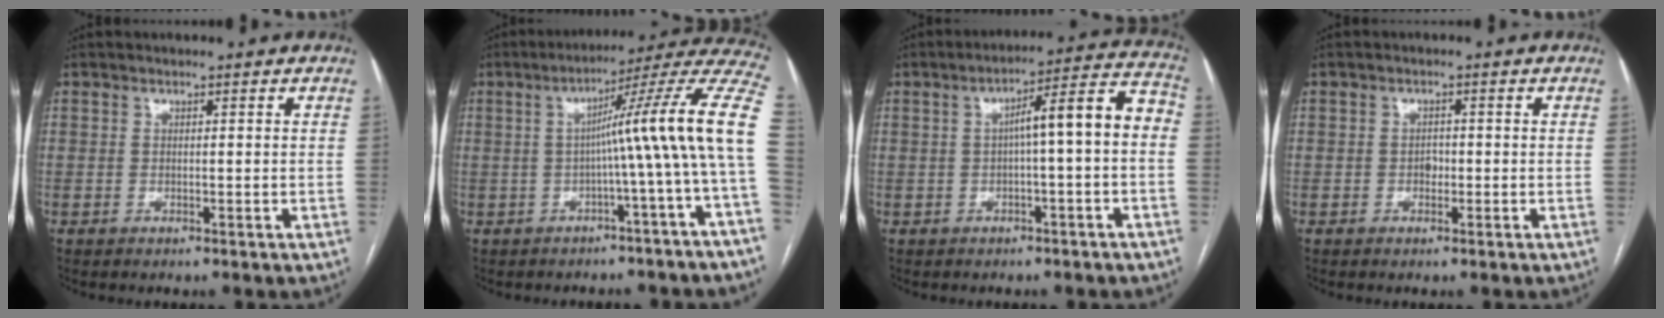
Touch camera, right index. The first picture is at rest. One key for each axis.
{"total": 14.7, "fx": -1.3, "fy": -1.9, "fz": 14.5, "tx": -0.177, "ty": 0.036, "tz": -0.031}
{"total": 9.5, "fx": -0.4, "fy": 0.9, "fz": 9.4, "tx": -0.128, "ty": 0.041, "tz": -0.008}
{"total": 1.2, "fx": -0.3, "fy": 0.9, "fz": 0.8, "tx": -0.009, "ty": 0.006, "tz": -0.002}